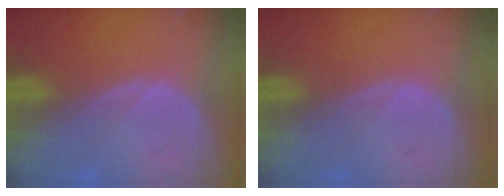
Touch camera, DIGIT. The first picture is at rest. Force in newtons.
{"total": 0.0}